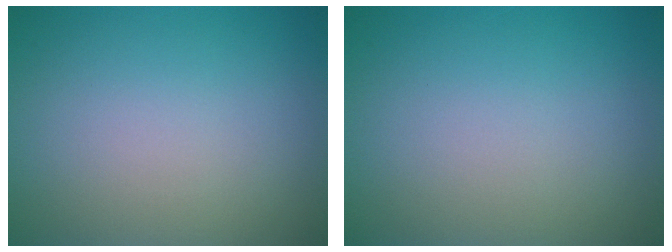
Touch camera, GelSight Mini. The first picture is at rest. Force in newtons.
{"total": 0.0}